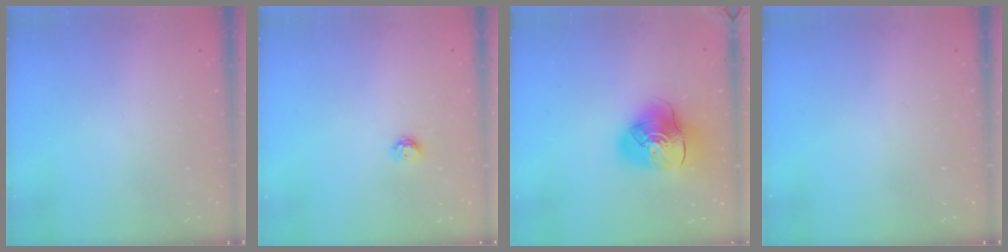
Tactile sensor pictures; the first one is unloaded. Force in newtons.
{"total": 4.6, "press": 4.6, "slide": 0.5}
{"total": 12.8, "press": 12.7, "slide": 2.0}
{"total": 0.0}